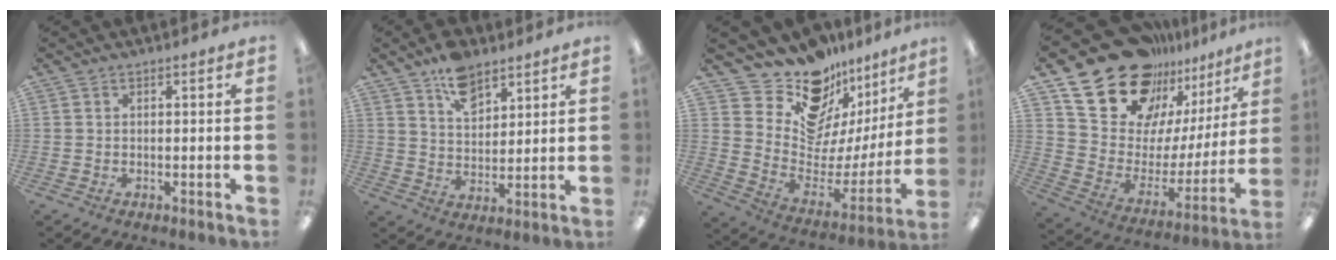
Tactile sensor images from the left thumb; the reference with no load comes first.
{"total": 9.2, "force": [6.6, 5.1, 4.0], "torque": [-0.060, -0.032, 0.118]}
{"total": 14.5, "force": [13.1, 5.8, 1.7], "torque": [-0.049, -0.140, 0.235]}
{"total": 22.1, "force": [17.2, 12.0, 6.7], "torque": [-0.125, -0.122, 0.323]}